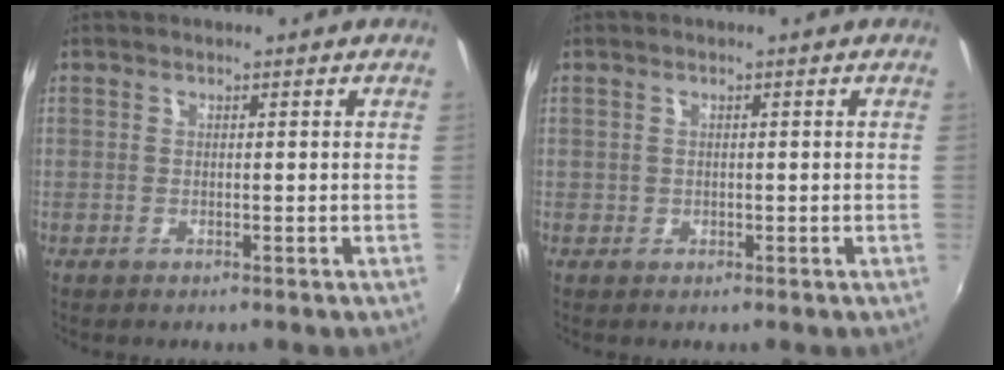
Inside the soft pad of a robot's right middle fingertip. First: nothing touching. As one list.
[{"total": 0.0}]